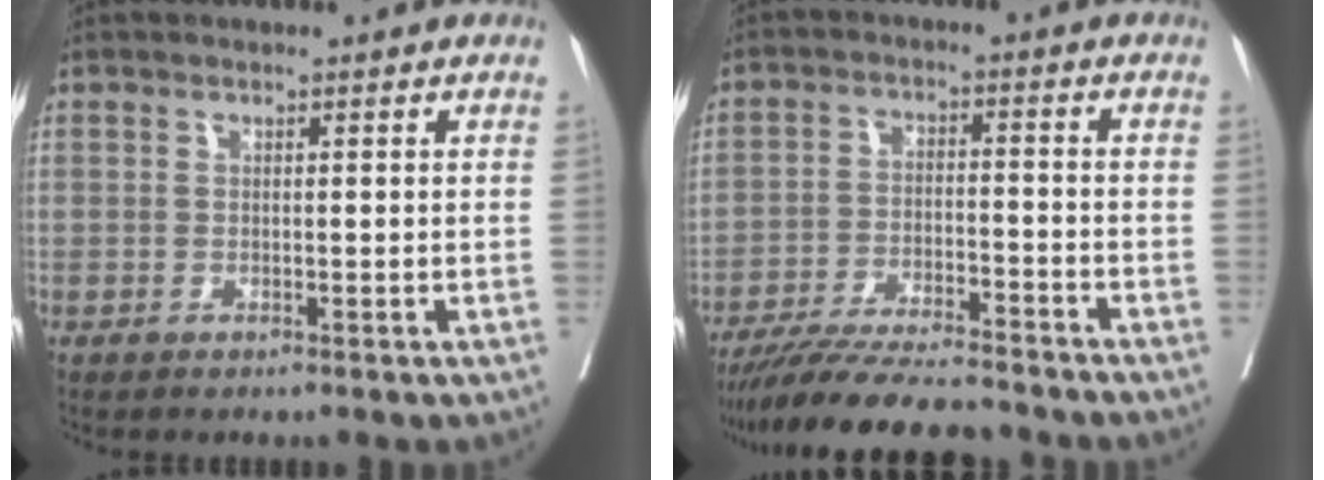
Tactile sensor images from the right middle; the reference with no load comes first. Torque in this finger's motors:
{"motor_torque": [0.95, -1.06, 0.09, 0.04]}